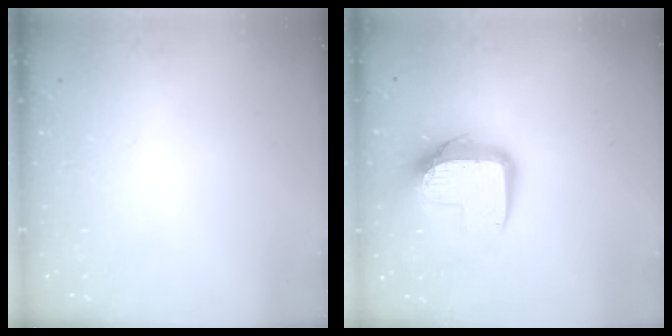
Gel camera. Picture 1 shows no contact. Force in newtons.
{"total": 11.9, "press": 11.8, "slide": 0.9}